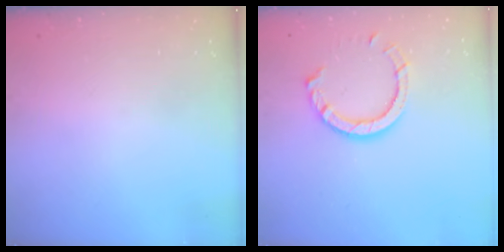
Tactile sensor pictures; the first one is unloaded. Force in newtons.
{"total": 8.8, "press": 8.7, "slide": 1.0}